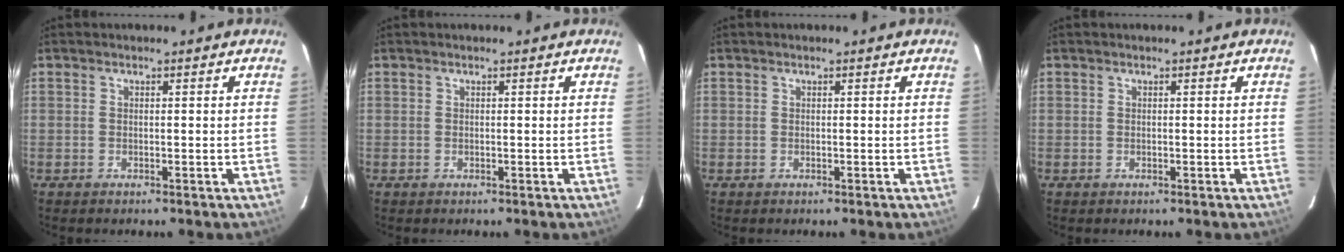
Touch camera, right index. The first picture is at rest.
{"total": 0.0}
{"total": 0.0}
{"total": 0.0}